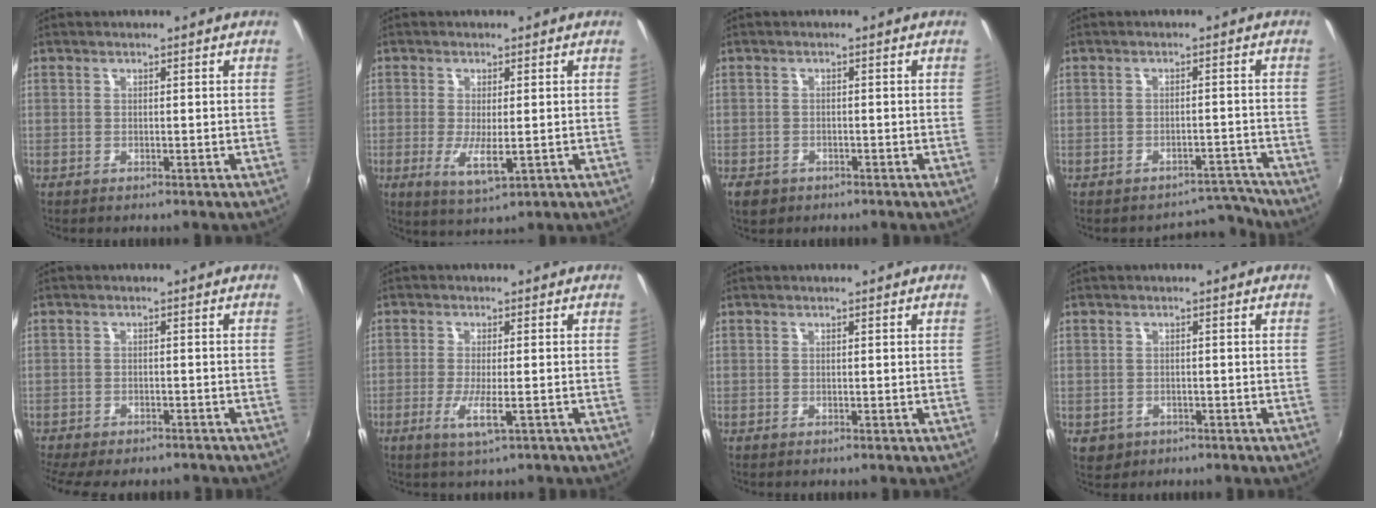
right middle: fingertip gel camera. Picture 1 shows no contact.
{"total": 5.5, "force": [-1.2, 1.6, 5.1], "torque": [-0.103, -0.018, -0.019]}
{"total": 5.9, "force": [-4.3, 3.2, 2.5], "torque": [-0.074, -0.016, -0.080]}
{"total": 4.6, "force": [-4.5, 0.8, -1.0], "torque": [0.029, 0.025, -0.058]}
{"total": 8.7, "force": [-7.5, 2.4, 3.8], "torque": [-0.090, -0.031, -0.114]}
{"total": 4.5, "force": [-2.2, 0.6, 3.9], "torque": [-0.083, -0.013, -0.042]}
{"total": 0.0}
{"total": 3.5, "force": [-1.2, 3.0, 1.3], "torque": [-0.032, -0.005, -0.013]}